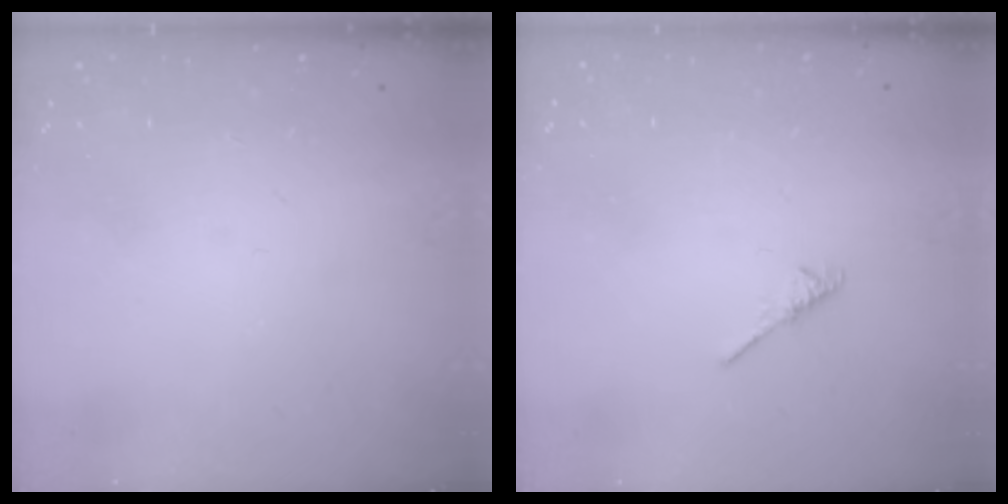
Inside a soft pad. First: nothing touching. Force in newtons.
{"total": 1.9, "press": 1.8, "slide": 0.5}